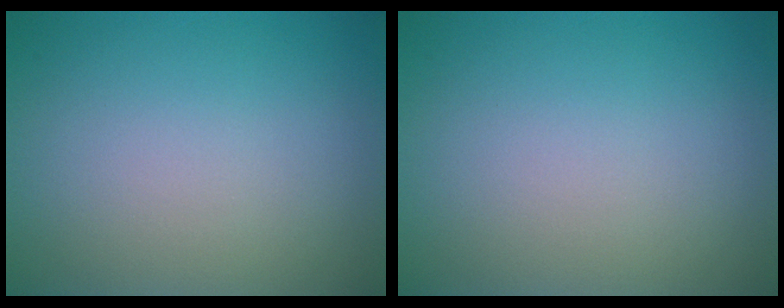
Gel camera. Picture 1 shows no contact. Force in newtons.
{"total": 0.0}